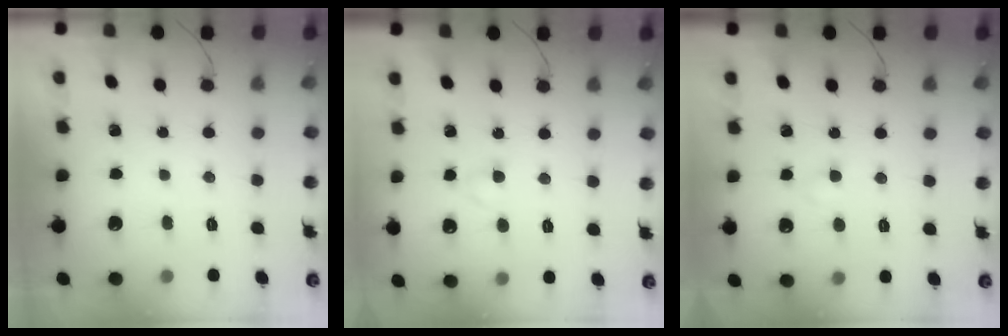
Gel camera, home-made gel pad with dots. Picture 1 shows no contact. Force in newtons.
{"total": 2.2, "press": 2.0, "slide": 1.1}
{"total": 2.0, "press": 1.9, "slide": 0.8}